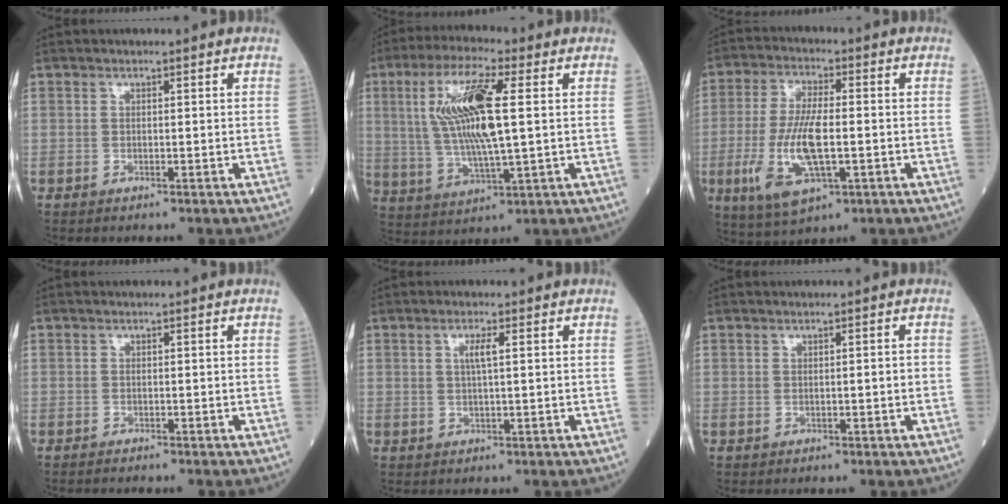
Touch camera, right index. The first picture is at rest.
{"total": 14.0, "force": [2.7, 2.2, 13.5], "torque": [-0.276, 0.007, 0.048]}
{"total": 11.6, "force": [-2.6, 3.4, 10.8], "torque": [-0.228, -0.010, -0.041]}
{"total": 0.8, "force": [-0.8, -0.1, 0.1], "torque": [-0.007, -0.003, -0.016]}
{"total": 2.1, "force": [0.6, 0.0, 2.0], "torque": [-0.042, 0.001, 0.011]}
{"total": 0.8, "force": [-0.1, 0.1, 0.8], "torque": [-0.013, 0.002, 0.001]}